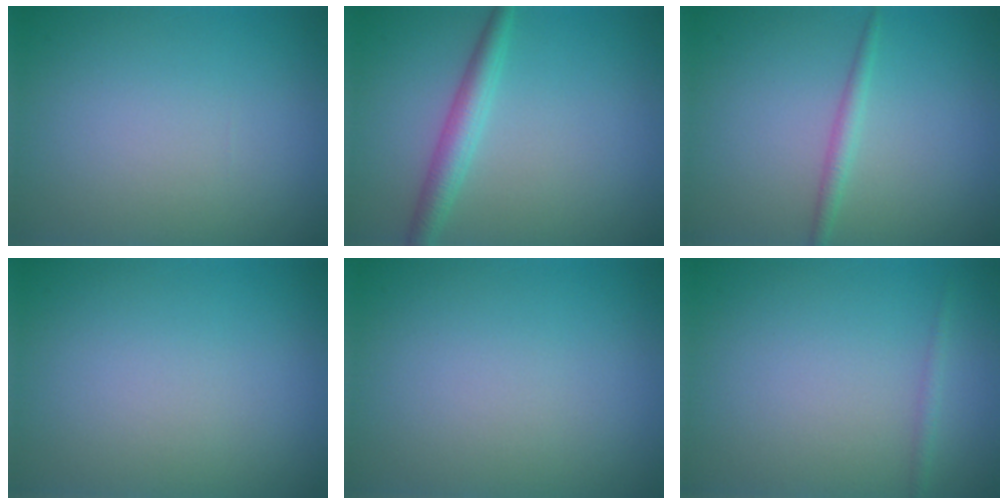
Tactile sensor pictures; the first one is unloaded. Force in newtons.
{"total": 2.7, "press": 2.7, "slide": 0.1}
{"total": 1.4, "press": 1.4, "slide": 0.1}
{"total": 0.0}
{"total": 0.0}
{"total": 0.8, "press": 0.8, "slide": 0.0}